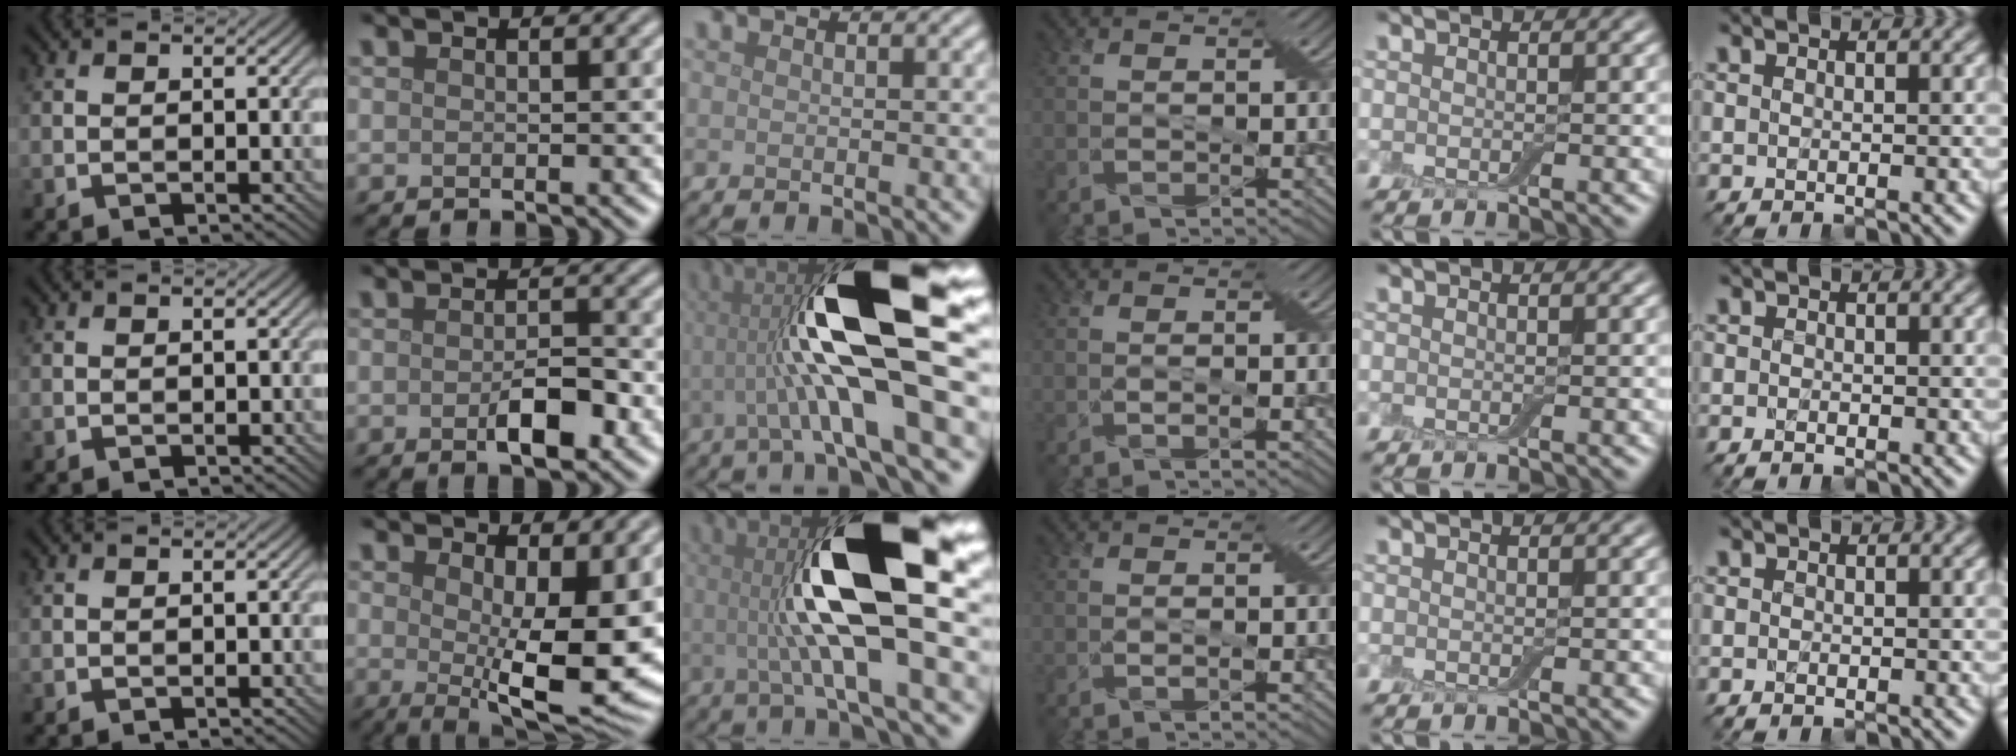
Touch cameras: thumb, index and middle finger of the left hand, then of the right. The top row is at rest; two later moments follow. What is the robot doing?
{"motion": "cut", "object": "aluminum foil"}